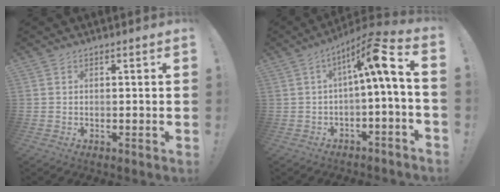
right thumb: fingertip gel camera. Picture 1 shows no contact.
{"total": 11.3, "force": [1.8, 0.6, 11.1], "torque": [-0.172, -0.011, 0.014]}